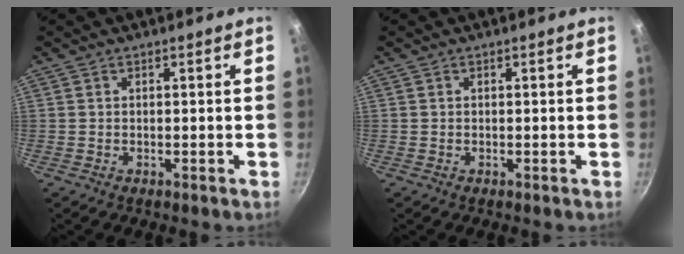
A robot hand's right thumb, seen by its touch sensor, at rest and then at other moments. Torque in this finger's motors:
{"motor_torque": [-0.08, 0.09, 0.27, 0.08, 0.03]}